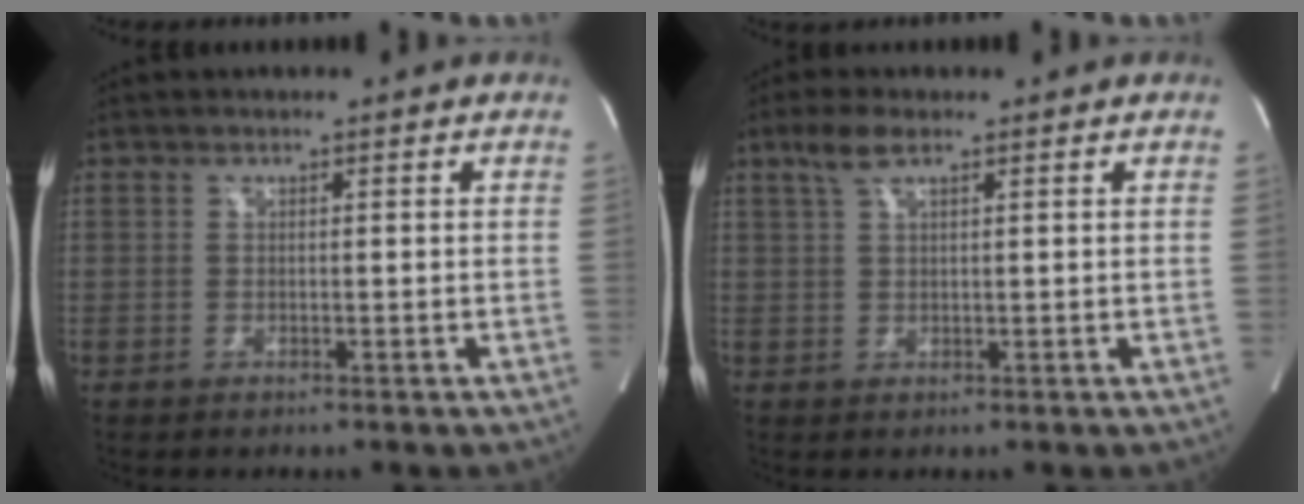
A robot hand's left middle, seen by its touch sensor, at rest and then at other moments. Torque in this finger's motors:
{"motor_torque": [0.34, -0.04, -0.01, 0.01]}